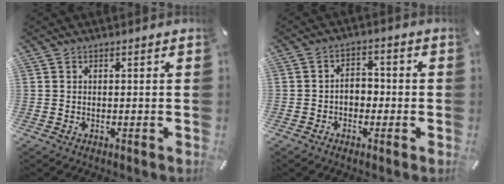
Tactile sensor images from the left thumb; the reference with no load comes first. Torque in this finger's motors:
{"motor_torque": [0.62, 1.05, -0.02, 0.02, 0.01]}